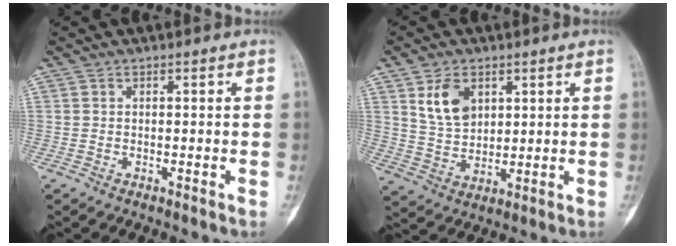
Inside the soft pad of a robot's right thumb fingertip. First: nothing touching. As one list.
[{"total": 8.0, "force": [3.4, 5.3, 4.9], "torque": [-0.071, -0.021, 0.073]}]